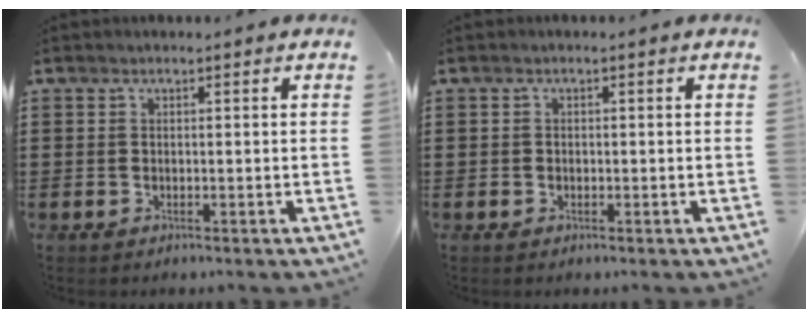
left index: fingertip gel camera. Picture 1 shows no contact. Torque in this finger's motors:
{"motor_torque": [-0.07, -0.03, -0.05, -0.01]}